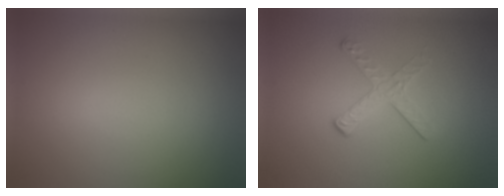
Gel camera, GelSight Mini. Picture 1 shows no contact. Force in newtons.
{"total": 2.1, "press": 1.4, "slide": 1.6}